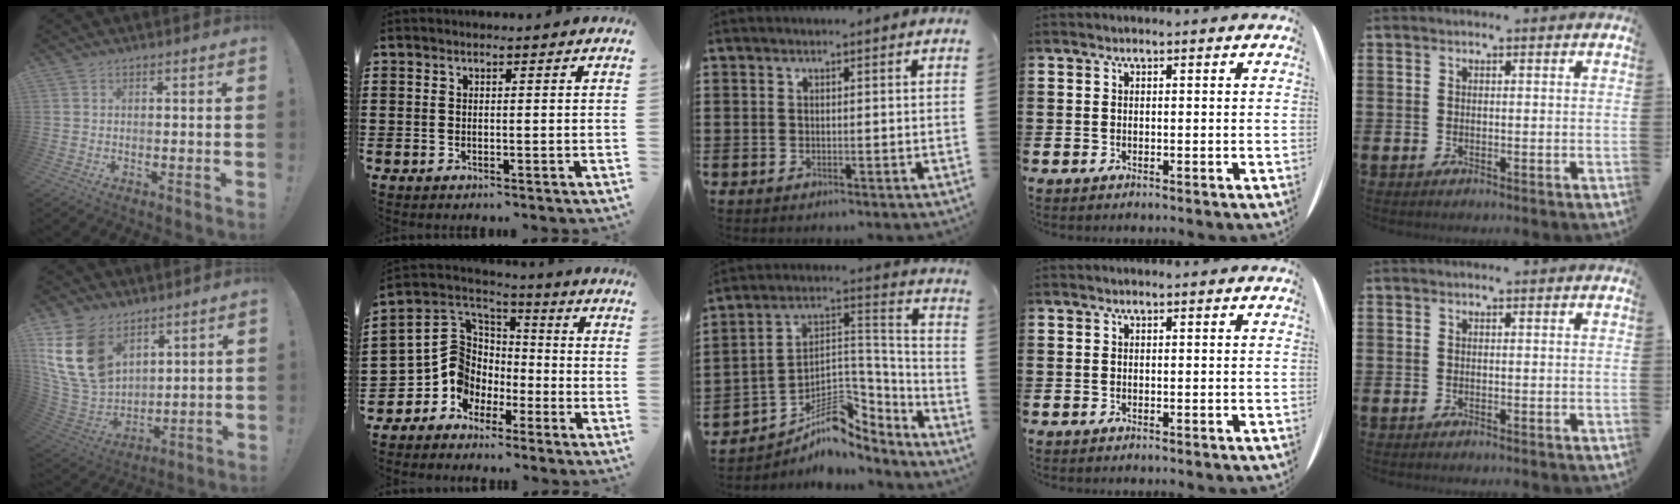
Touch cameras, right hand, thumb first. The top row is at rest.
{"thumb": {"total": 19.7, "force": [9.4, 13.7, 10.6], "torque": [-0.230, -0.051, 0.182]}, "index": {"total": 9.2, "force": [-2.4, 8.4, 3.0], "torque": [-0.114, 0.002, -0.049]}, "middle": {"total": 8.3, "force": [-5.5, 4.4, 4.5], "torque": [-0.085, -0.008, -0.104]}}